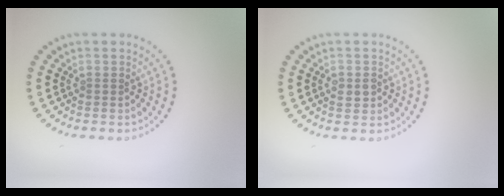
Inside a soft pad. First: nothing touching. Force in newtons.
{"total": 1.5, "press": 1.5, "slide": 0.4}